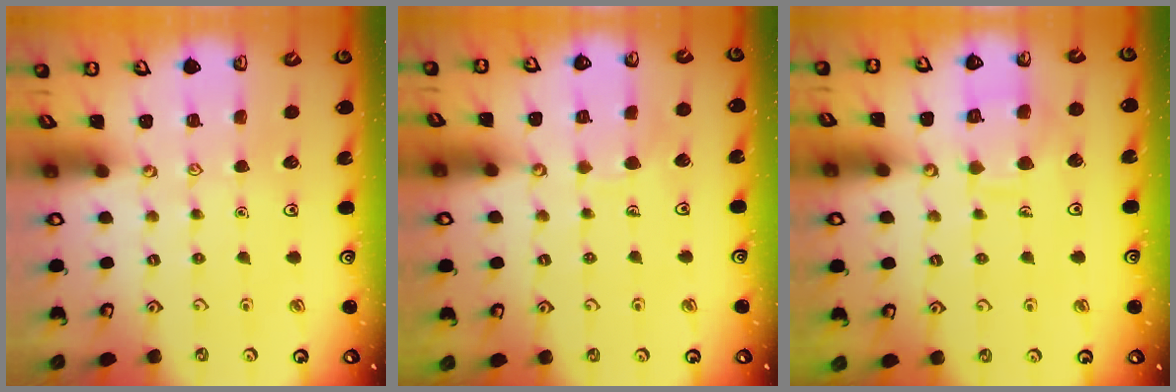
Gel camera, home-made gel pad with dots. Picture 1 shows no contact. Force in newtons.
{"total": 4.7, "press": 4.7, "slide": 0.1}
{"total": 9.3, "press": 9.3, "slide": 0.8}